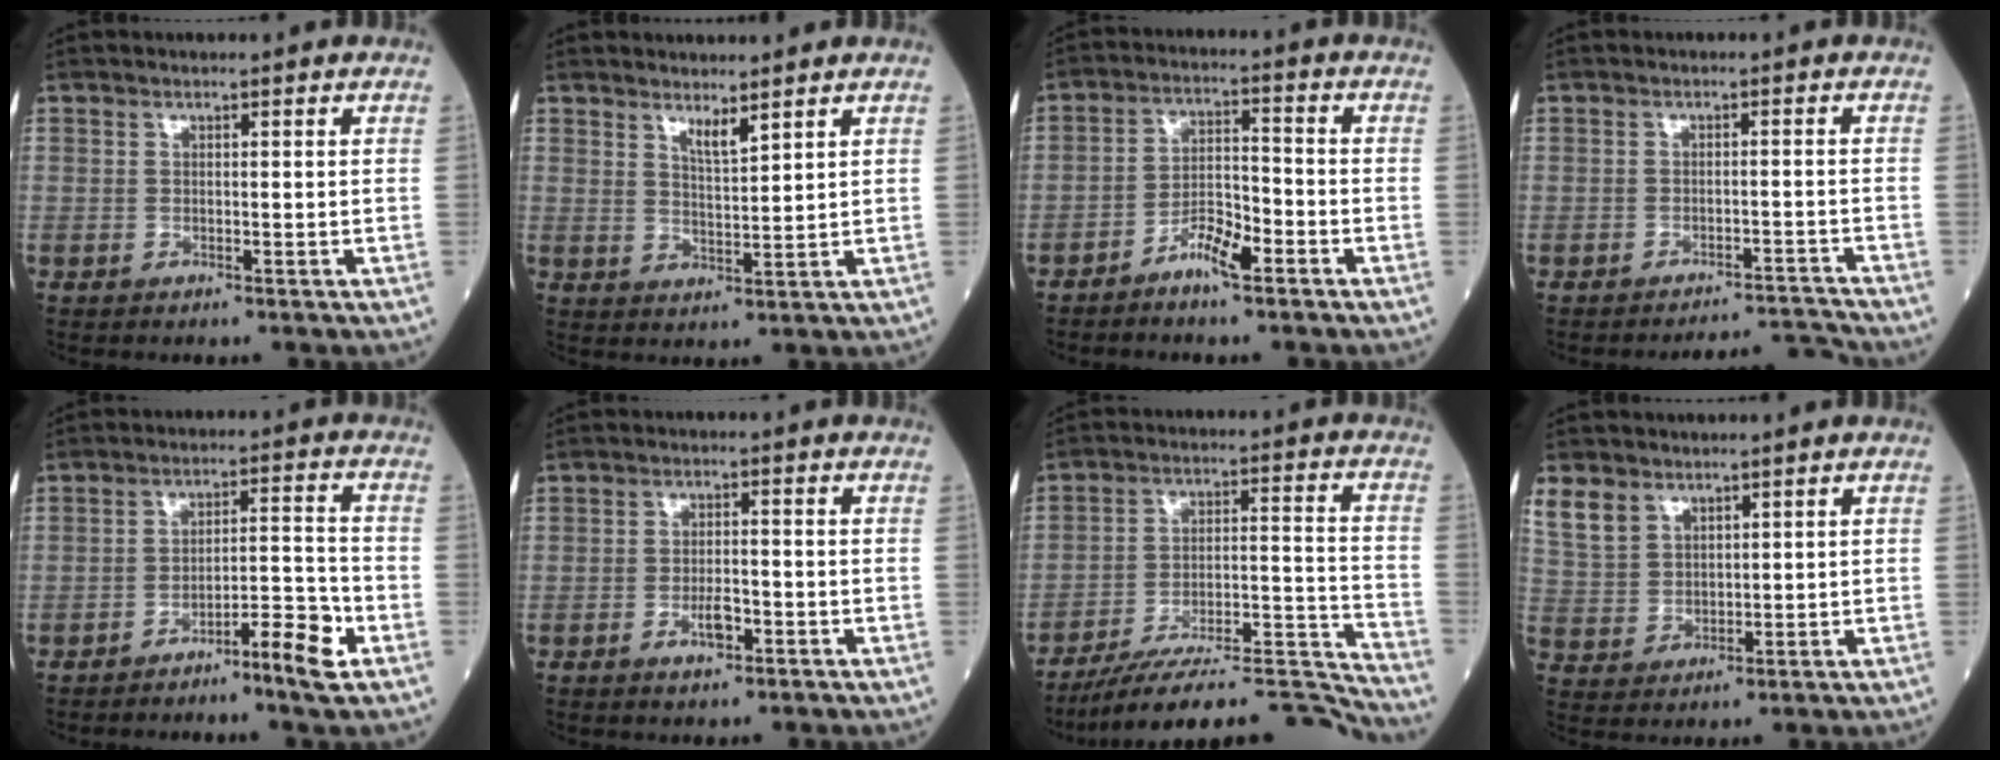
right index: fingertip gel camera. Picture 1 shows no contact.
{"total": 2.8, "force": [2.3, 0.2, 1.6], "torque": [-0.034, -0.013, 0.045]}
{"total": 5.5, "force": [-3.7, 1.2, 3.9], "torque": [-0.074, 0.011, -0.069]}
{"total": 5.0, "force": [-4.7, -1.6, -1.0], "torque": [0.020, 0.004, -0.068]}
{"total": 6.7, "force": [-4.2, 0.2, 5.2], "torque": [-0.073, 0.010, -0.069]}
{"total": 3.1, "force": [-1.6, 1.0, 2.4], "torque": [-0.040, 0.003, -0.028]}
{"total": 18.6, "force": [-17.8, -0.1, 5.3], "torque": [-0.065, 0.035, -0.273]}
{"total": 6.0, "force": [4.1, 3.8, 2.0], "torque": [-0.051, 0.012, 0.097]}